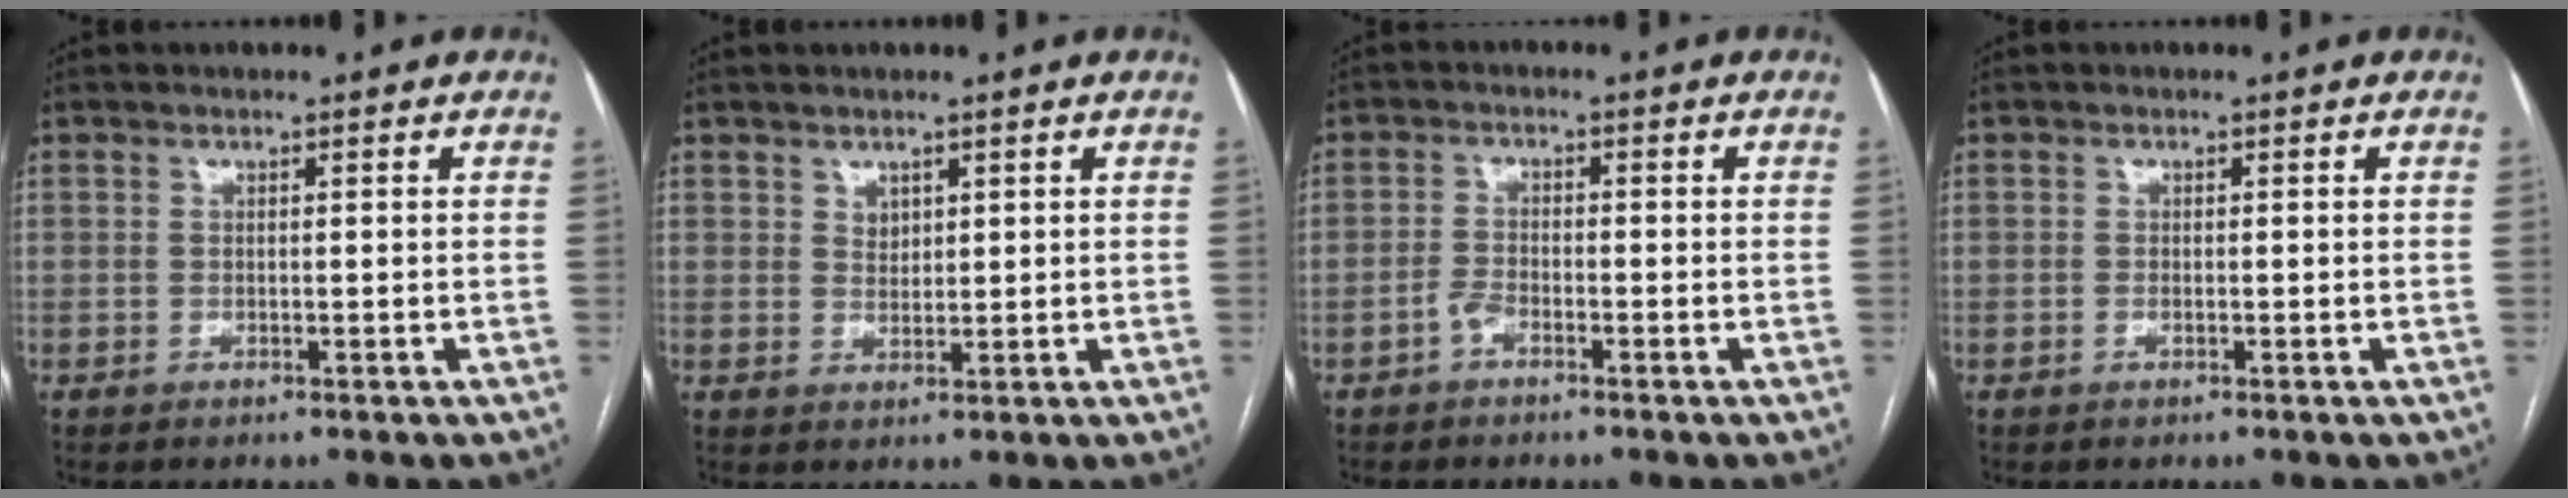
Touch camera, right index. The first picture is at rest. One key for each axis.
{"total": 1.8, "fx": 1.1, "fy": 1.3, "fz": 0.7, "tx": -0.011, "ty": -0.001, "tz": 0.023}
{"total": 2.0, "fx": -1.4, "fy": 0.8, "fz": 1.3, "tx": -0.026, "ty": 0.003, "tz": -0.028}
{"total": 0.6, "fx": -0.2, "fy": 0.2, "fz": 0.5, "tx": -0.011, "ty": 0.000, "tz": -0.003}